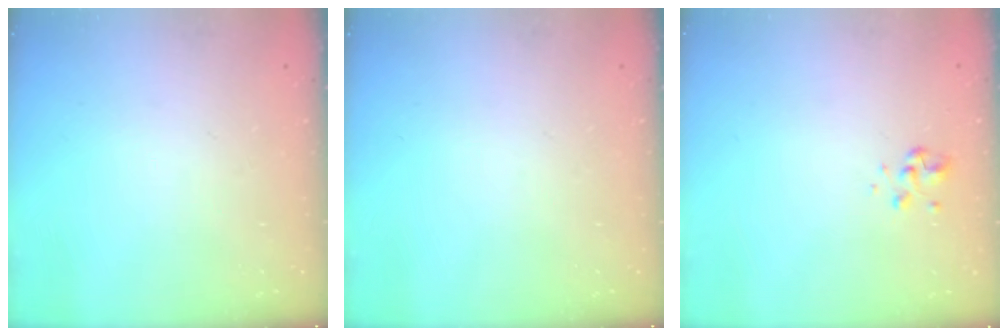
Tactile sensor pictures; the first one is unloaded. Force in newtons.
{"total": 0.0}
{"total": 2.9, "press": 2.8, "slide": 0.9}